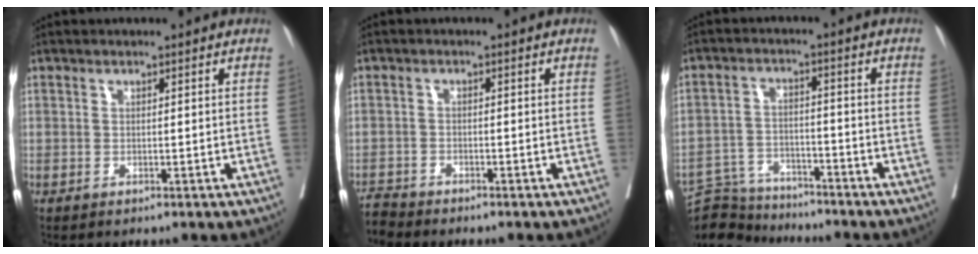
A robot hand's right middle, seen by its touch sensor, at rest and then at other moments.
{"total": 2.5, "force": [-2.5, -0.2, -0.4], "torque": [0.008, -0.014, -0.047]}
{"total": 8.7, "force": [-8.6, 1.5, -0.1], "torque": [0.001, 0.016, -0.150]}